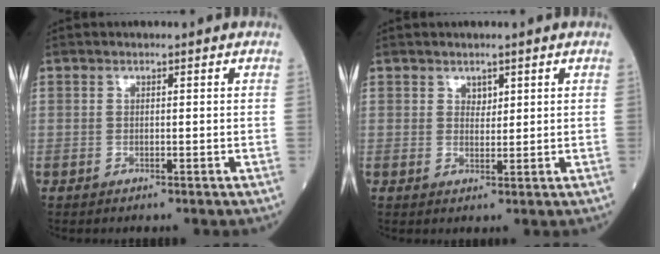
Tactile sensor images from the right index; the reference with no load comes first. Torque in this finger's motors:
{"motor_torque": [-0.07, 0.03, -0.04, -0.01]}